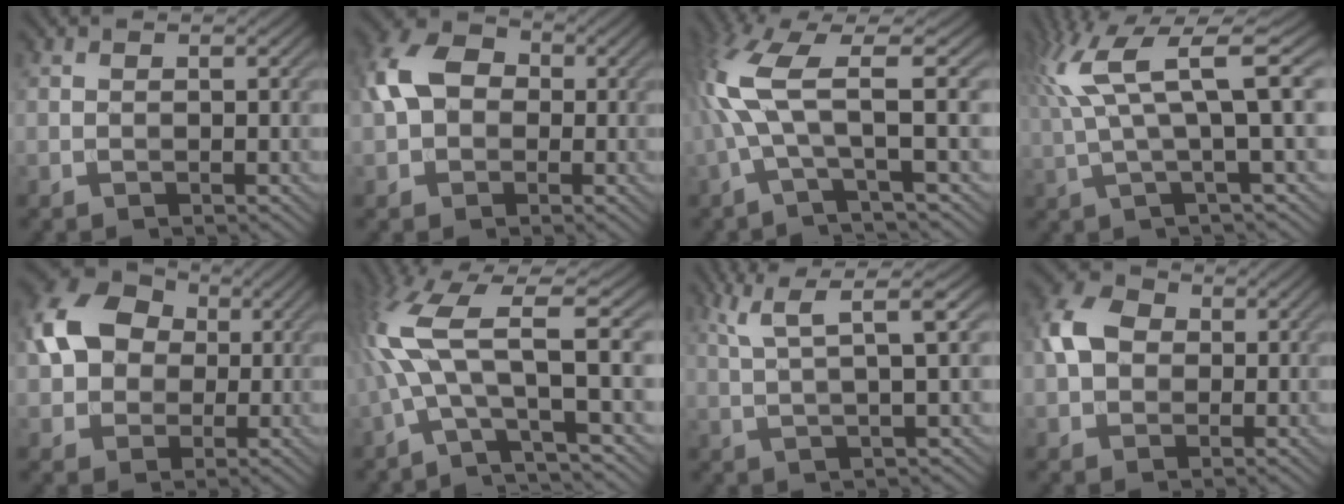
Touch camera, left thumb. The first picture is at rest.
{"total": 7.4, "force": [0.2, 5.7, 4.7], "torque": [-0.108, 0.016, -0.008]}
{"total": 9.9, "force": [0.1, 2.1, 9.7], "torque": [-0.212, 0.020, -0.014]}
{"total": 10.1, "force": [2.9, 1.9, 9.4], "torque": [-0.180, 0.025, 0.058]}
{"total": 10.6, "force": [1.5, 8.3, 6.4], "torque": [-0.144, 0.020, 0.015]}
{"total": 11.4, "force": [0.0, 2.6, 11.1], "torque": [-0.231, 0.025, -0.010]}
{"total": 6.9, "force": [3.6, 1.0, 5.8], "torque": [-0.111, 0.021, 0.066]}
{"total": 5.9, "force": [0.5, 4.8, 3.4], "torque": [-0.079, 0.012, 0.001]}